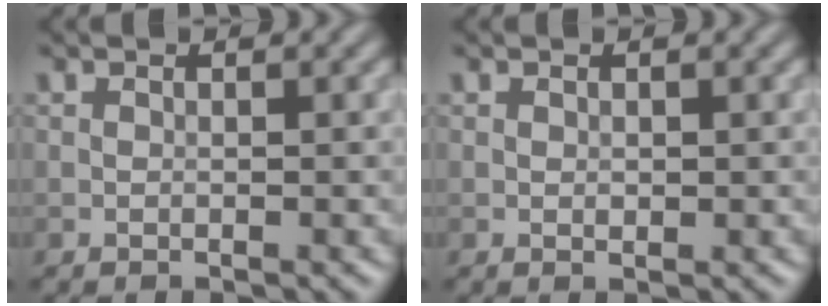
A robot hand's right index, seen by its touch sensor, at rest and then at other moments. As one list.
[{"total": 0.6, "force": [0.1, 0.3, 0.4], "torque": [-0.005, -0.001, 0.001]}]